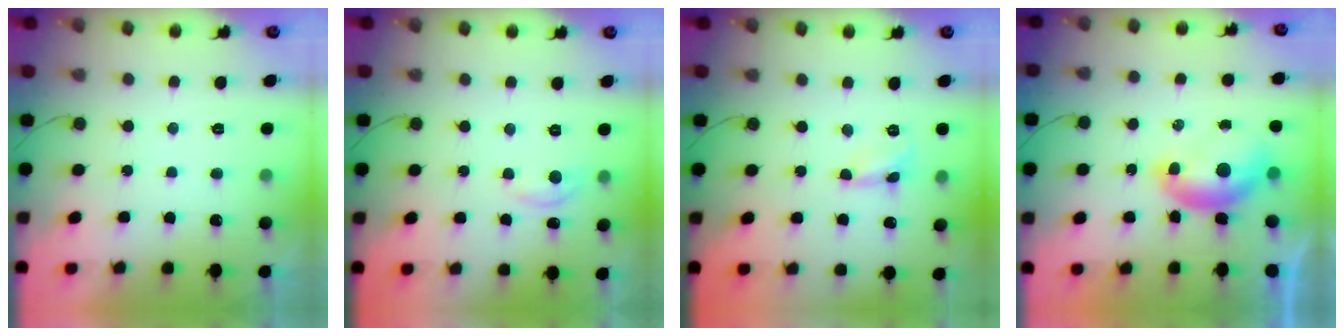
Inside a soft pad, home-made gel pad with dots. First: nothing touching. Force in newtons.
{"total": 2.9, "press": 2.8, "slide": 0.4}
{"total": 1.6, "press": 1.6, "slide": 0.1}
{"total": 7.1, "press": 7.0, "slide": 0.9}